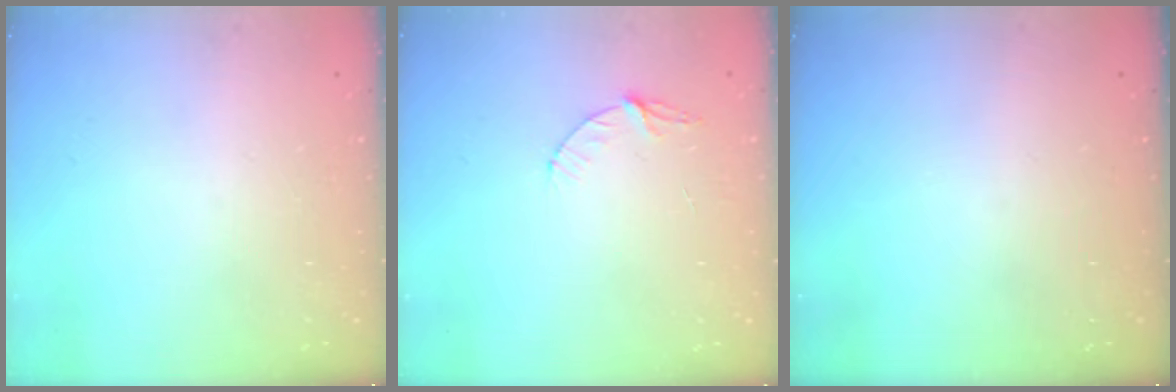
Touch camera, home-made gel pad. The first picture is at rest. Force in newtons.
{"total": 4.7, "press": 4.7, "slide": 0.4}
{"total": 0.0}